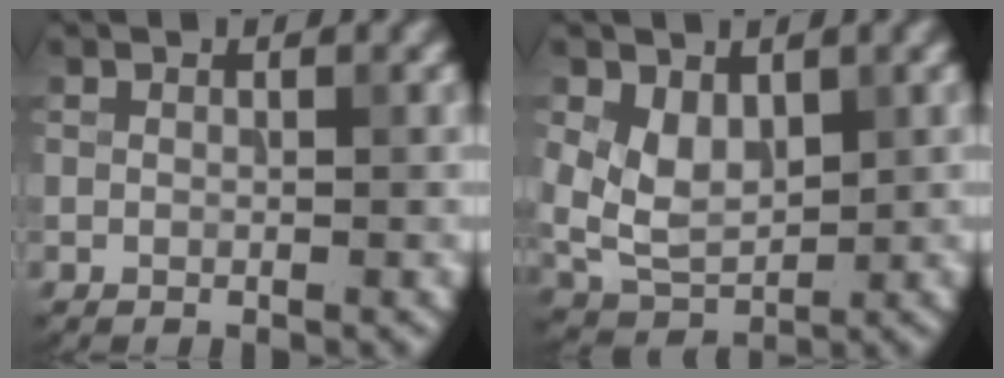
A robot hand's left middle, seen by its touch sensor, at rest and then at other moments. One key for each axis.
{"total": 4.2, "fx": 1.0, "fy": 2.8, "fz": 2.9, "tx": -0.064, "ty": -0.007, "tz": 0.024}